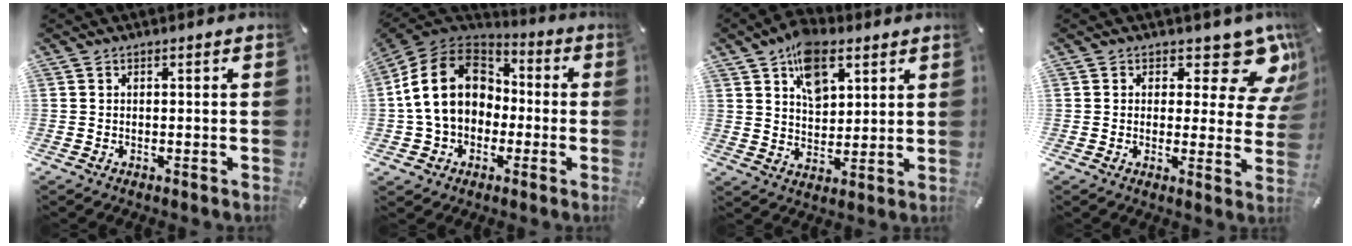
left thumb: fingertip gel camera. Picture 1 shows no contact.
{"total": 17.6, "force": [-0.3, 14.7, 9.7], "torque": [-0.211, 0.021, -0.006]}
{"total": 10.6, "force": [5.7, 6.7, 6.0], "torque": [-0.087, -0.022, 0.100]}
{"total": 11.8, "force": [7.2, 5.5, 7.5], "torque": [-0.081, -0.058, 0.122]}